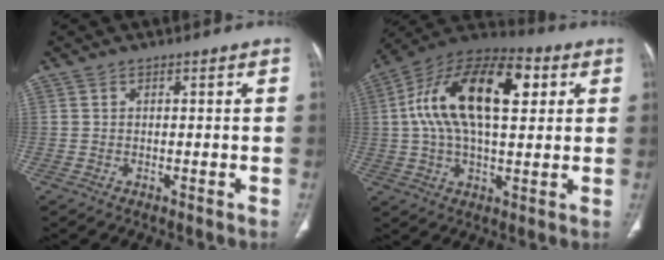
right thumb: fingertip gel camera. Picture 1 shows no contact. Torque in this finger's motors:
{"motor_torque": [2.42, 2.59, 1.46, -0.01, 0.25]}